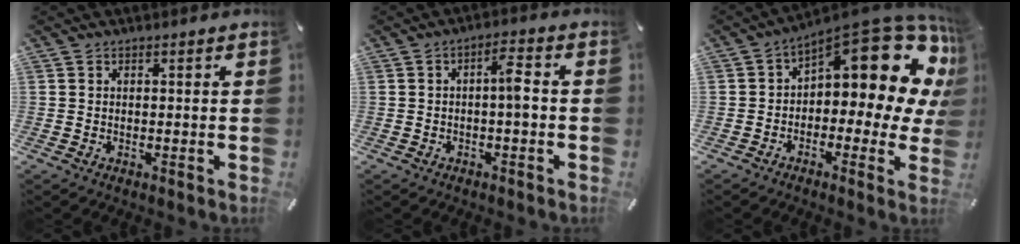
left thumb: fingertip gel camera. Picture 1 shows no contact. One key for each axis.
{"total": 5.4, "fx": -0.6, "fy": 1.8, "fz": 5.0, "tx": -0.081, "ty": 0.013, "tz": -0.015}
{"total": 15.8, "fx": 8.3, "fy": 6.6, "fz": 11.7, "tx": -0.140, "ty": -0.082, "tz": 0.129}